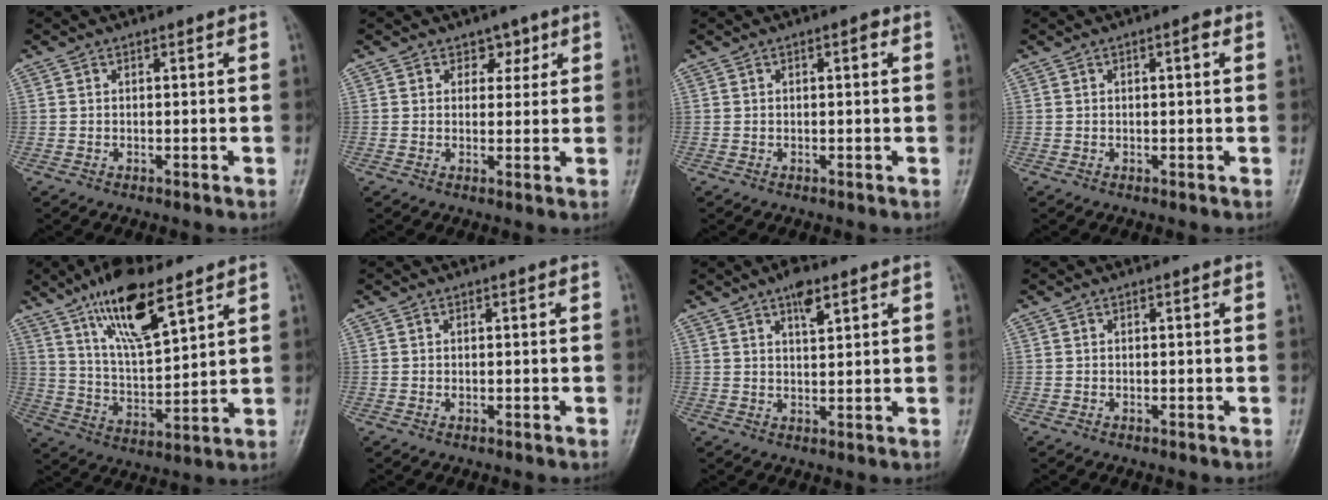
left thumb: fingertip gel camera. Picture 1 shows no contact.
{"total": 3.1, "force": [1.8, 2.3, 1.0], "torque": [0.014, -0.008, 0.021]}
{"total": 1.5, "force": [0.5, 0.5, 1.3], "torque": [-0.018, 0.002, 0.004]}
{"total": 1.7, "force": [0.6, 0.4, 1.5], "torque": [-0.023, 0.003, 0.006]}
{"total": 14.8, "force": [9.2, 4.7, 10.6], "torque": [-0.171, -0.045, 0.174]}
{"total": 0.0}
{"total": 4.6, "force": [2.8, 1.5, 3.2], "torque": [-0.048, -0.012, 0.047]}
{"total": 0.0}